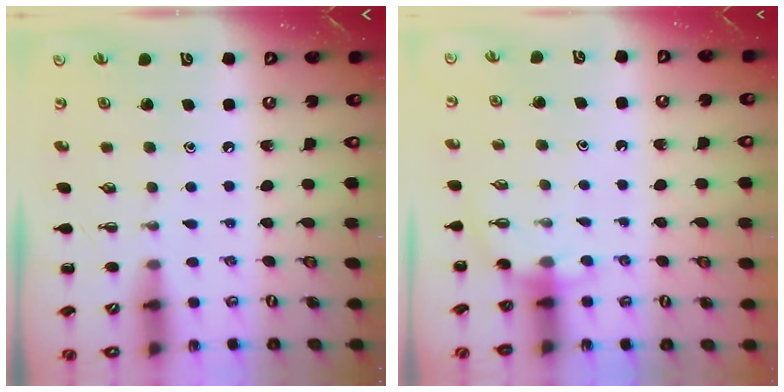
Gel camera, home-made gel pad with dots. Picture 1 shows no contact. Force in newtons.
{"total": 3.6, "press": 3.6, "slide": 0.3}